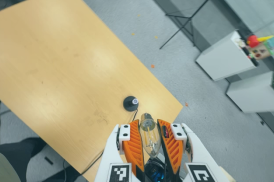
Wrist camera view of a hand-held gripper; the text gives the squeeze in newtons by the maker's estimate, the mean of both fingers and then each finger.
{"total": 20.1, "left": 22.1, "right": 18.1}